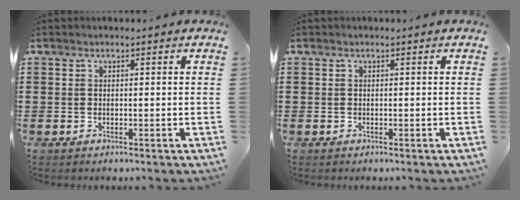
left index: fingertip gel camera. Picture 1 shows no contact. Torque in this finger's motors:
{"motor_torque": [0.21, 0.02, 0.02, -0.01]}